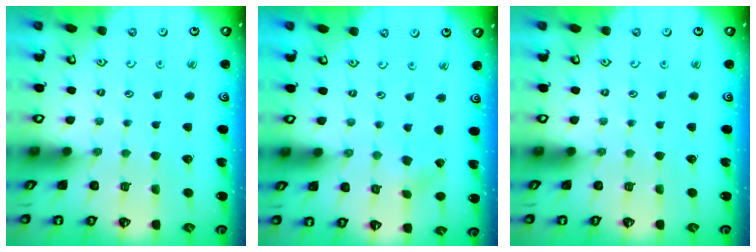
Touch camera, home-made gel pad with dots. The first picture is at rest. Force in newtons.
{"total": 0.0}
{"total": 0.0}